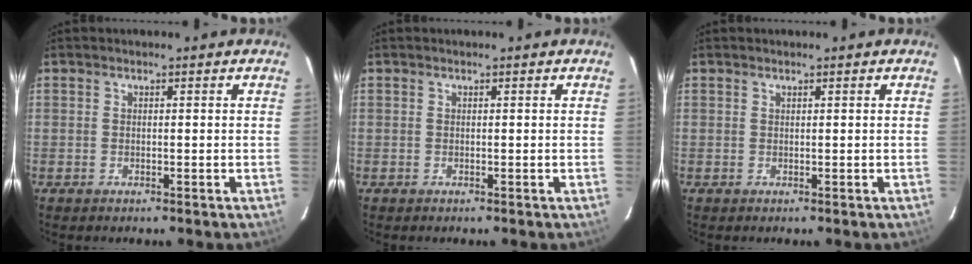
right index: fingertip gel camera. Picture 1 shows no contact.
{"total": 0.0}
{"total": 0.0}